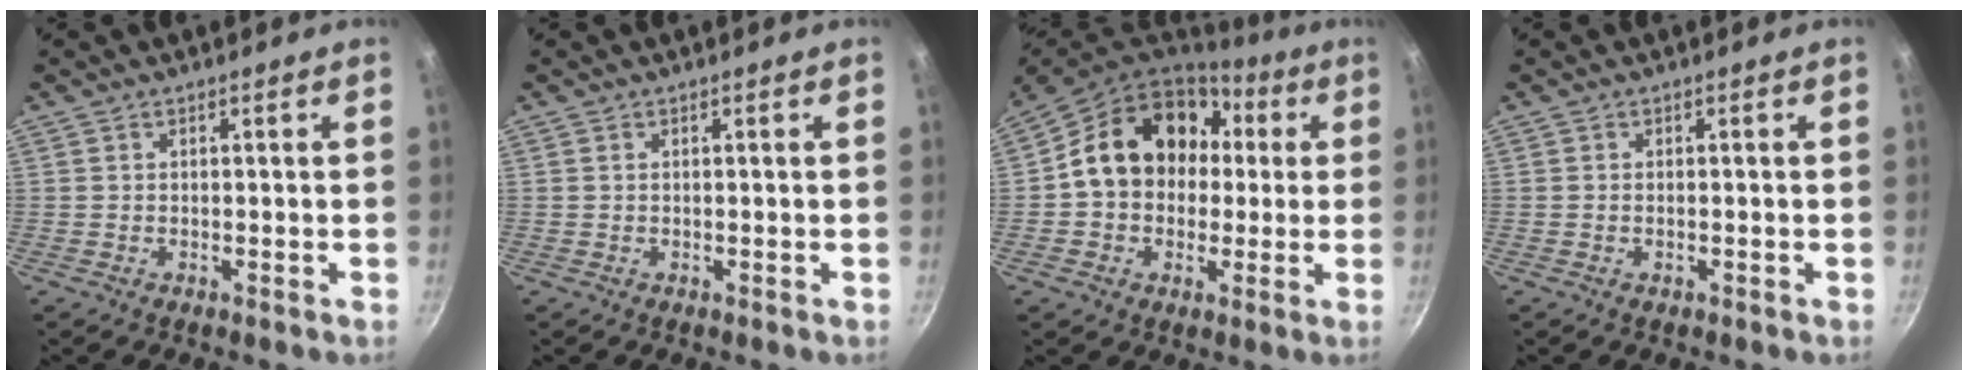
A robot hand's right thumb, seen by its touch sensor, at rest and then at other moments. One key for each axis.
{"total": 0.0}
{"total": 18.0, "fx": 2.5, "fy": 14.5, "fz": 10.5, "tx": -0.145, "ty": 0.043, "tz": 0.033}
{"total": 0.6, "fx": -0.2, "fy": 0.2, "fz": 0.4, "tx": -0.008, "ty": 0.003, "tz": -0.004}